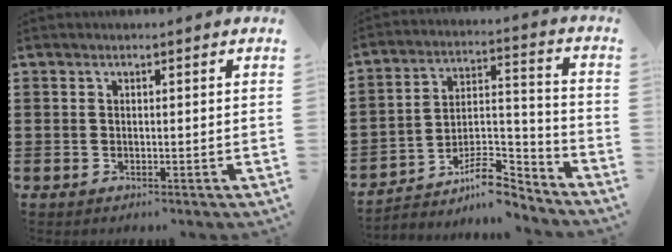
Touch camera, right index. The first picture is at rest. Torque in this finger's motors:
{"motor_torque": [-0.44, 0.13, -1.05, -0.21]}